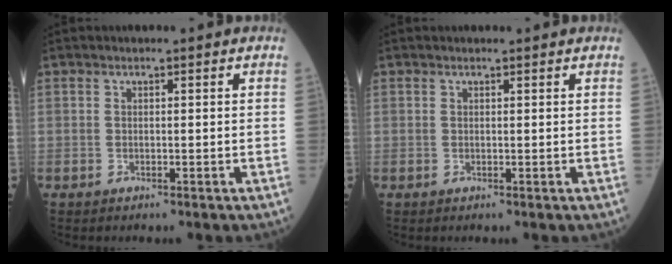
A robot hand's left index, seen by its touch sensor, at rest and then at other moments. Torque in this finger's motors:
{"motor_torque": [-0.25, -0.19, 0.01, 0.01]}